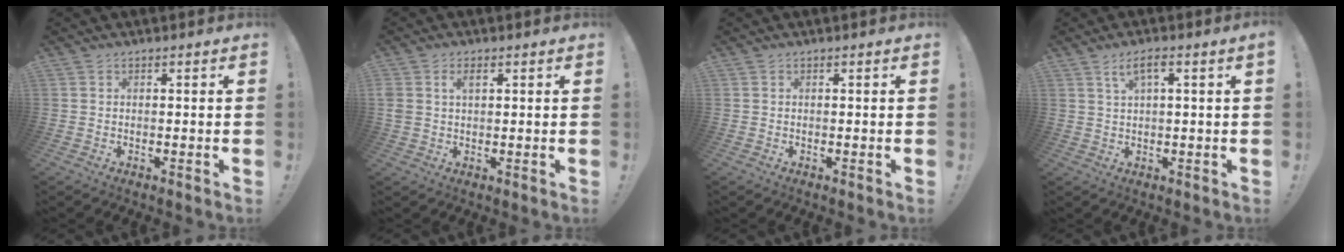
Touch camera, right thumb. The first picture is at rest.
{"total": 3.2, "force": [1.1, 1.9, 2.3], "torque": [-0.056, 0.002, 0.018]}
{"total": 0.0}
{"total": 3.9, "force": [1.3, 0.4, 3.7], "torque": [-0.071, 0.002, 0.021]}